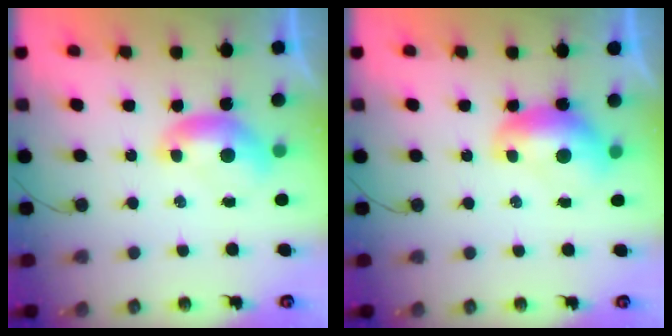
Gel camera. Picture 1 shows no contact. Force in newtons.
{"total": 1.0, "press": 1.0, "slide": 0.4}